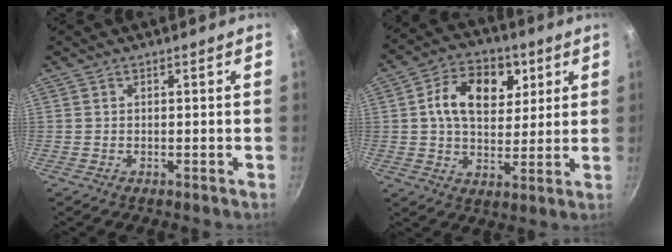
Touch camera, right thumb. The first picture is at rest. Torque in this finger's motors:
{"motor_torque": [0.14, 0.24, 0.74, -0.72, 0.29]}